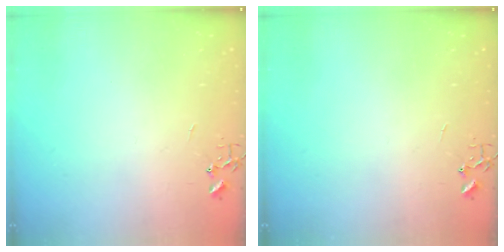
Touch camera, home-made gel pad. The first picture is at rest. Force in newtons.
{"total": 0.0}